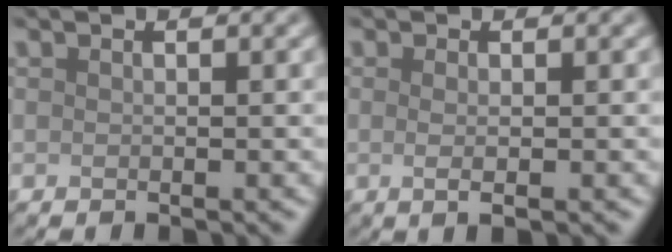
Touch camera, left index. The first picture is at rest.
{"total": 1.6, "force": [-0.1, 0.4, 1.5], "torque": [-0.025, -0.003, -0.004]}